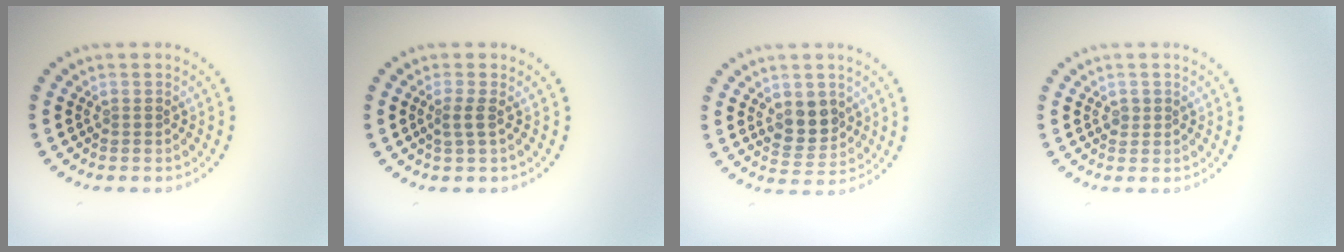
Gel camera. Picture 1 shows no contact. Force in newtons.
{"total": 1.5, "press": 1.0, "slide": 1.0}
{"total": 3.4, "press": 3.3, "slide": 0.9}
{"total": 0.8, "press": 0.8, "slide": 0.2}